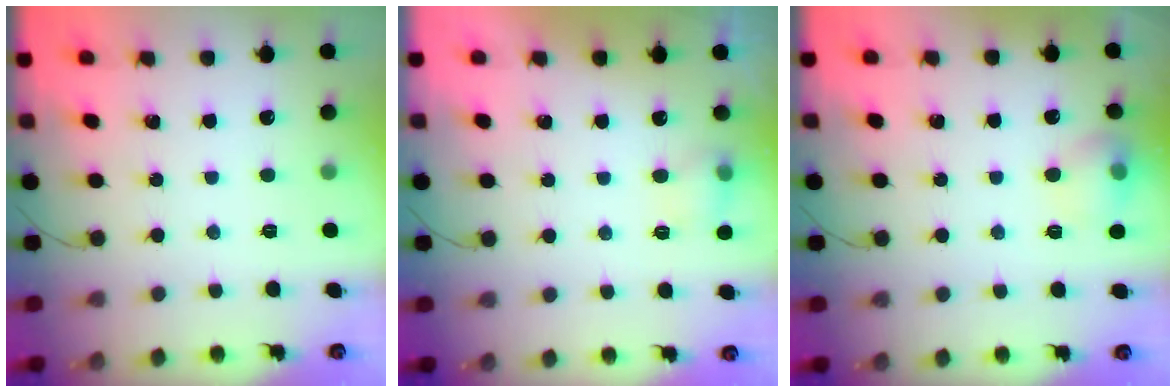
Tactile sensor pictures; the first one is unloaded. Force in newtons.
{"total": 5.8, "press": 5.5, "slide": 1.6}
{"total": 9.5, "press": 9.4, "slide": 1.3}